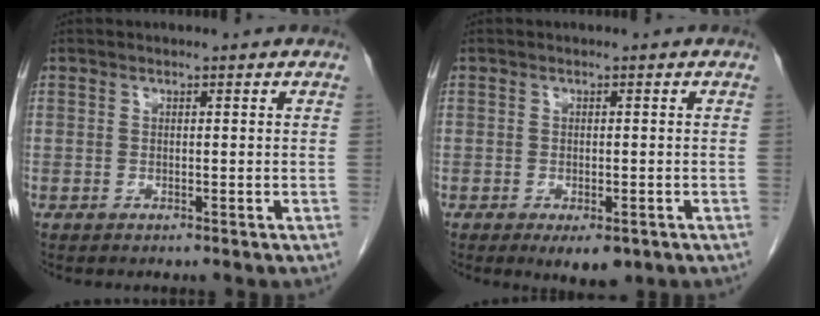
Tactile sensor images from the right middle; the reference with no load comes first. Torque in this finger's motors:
{"motor_torque": [0.54, -0.32, 0.02, 0.00]}